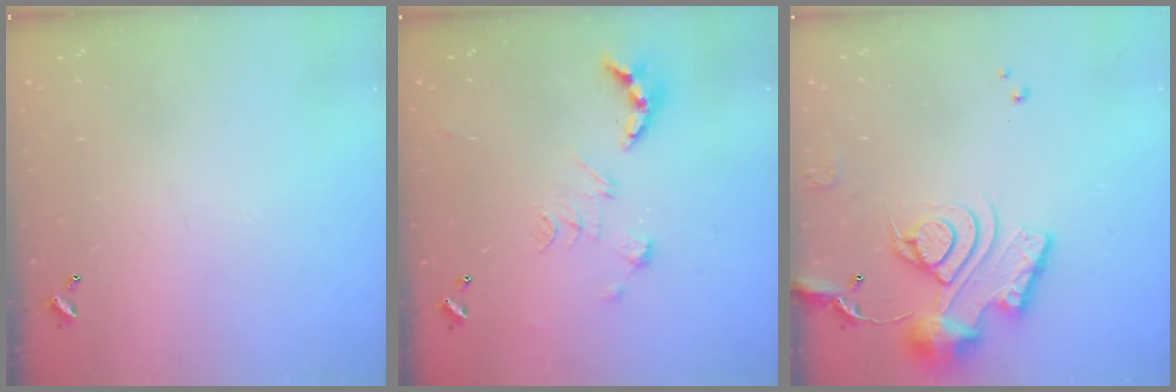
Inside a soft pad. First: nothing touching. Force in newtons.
{"total": 2.6, "press": 1.9, "slide": 1.8}
{"total": 15.2, "press": 15.2, "slide": 1.5}